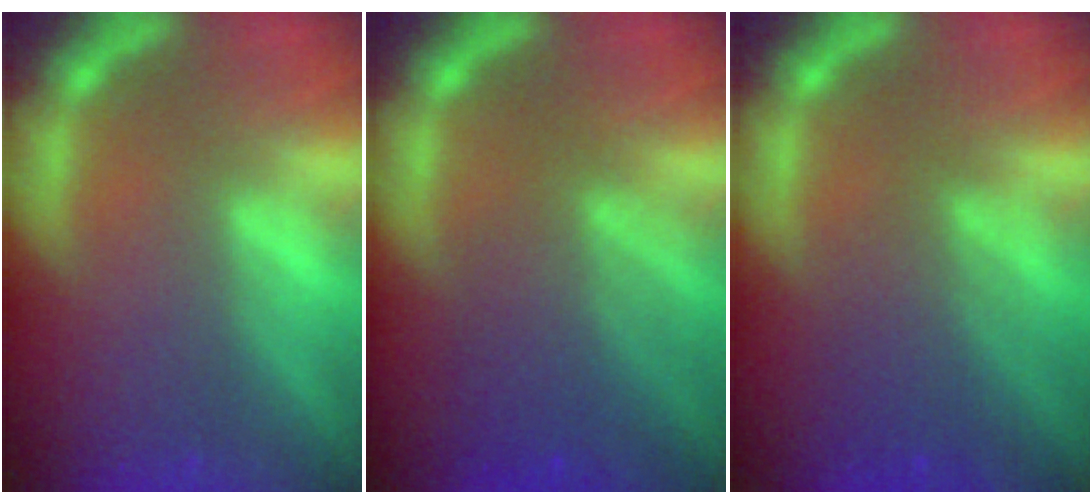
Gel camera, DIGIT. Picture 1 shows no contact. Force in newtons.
{"total": 5.5}
{"total": 4.1}